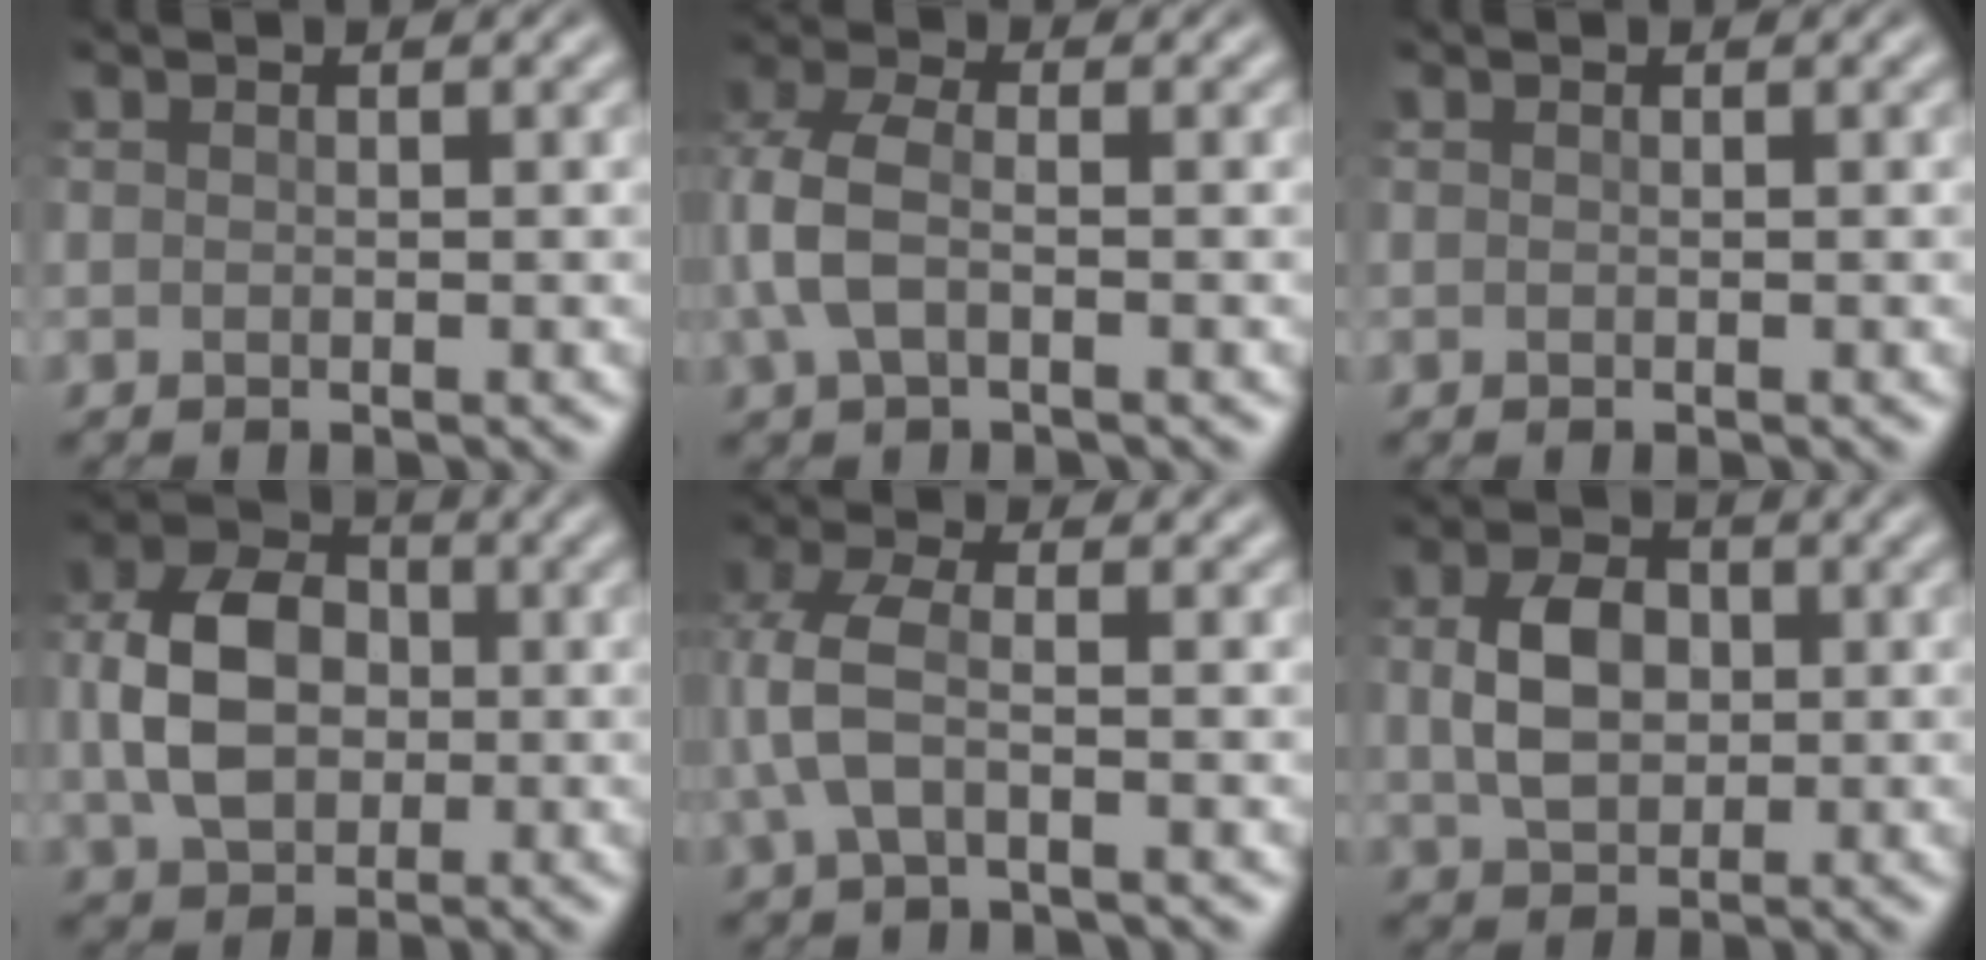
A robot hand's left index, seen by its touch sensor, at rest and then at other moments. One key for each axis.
{"total": 4.3, "fx": -0.4, "fy": 2.5, "fz": 3.4, "tx": -0.090, "ty": 0.008, "tz": -0.018}
{"total": 0.0}
{"total": 6.9, "fx": 0.0, "fy": 5.1, "fz": 4.7, "tx": -0.097, "ty": 0.008, "tz": -0.008}
{"total": 4.1, "fx": -0.2, "fy": 2.0, "fz": 3.6, "tx": -0.092, "ty": 0.008, "tz": -0.012}
{"total": 4.7, "fx": 0.4, "fy": 3.4, "fz": 3.2, "tx": -0.073, "ty": 0.001, "tz": 0.005}